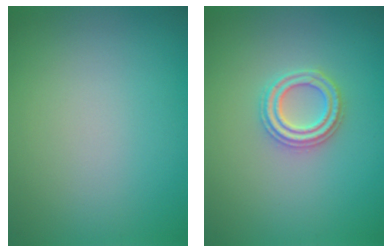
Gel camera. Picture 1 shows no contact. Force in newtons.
{"total": 2.7, "press": 2.6, "slide": 0.7}